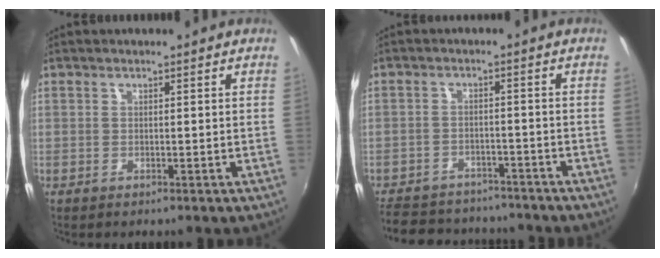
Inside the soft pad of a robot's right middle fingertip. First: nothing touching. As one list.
[{"total": 14.6, "force": [-12.4, 6.2, 4.6], "torque": [-0.124, 0.013, -0.178]}]